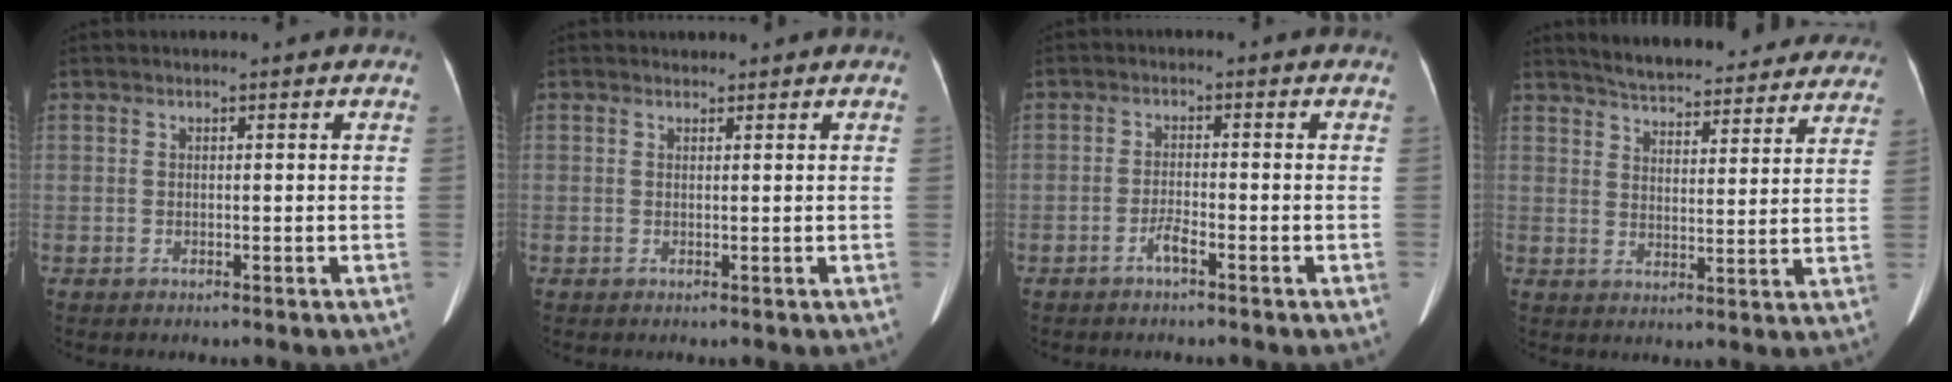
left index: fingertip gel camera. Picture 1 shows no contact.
{"total": 0.9, "force": [0.7, 0.5, -0.1], "torque": [0.001, 0.009, 0.010]}
{"total": 2.0, "force": [-1.4, 0.1, 1.4], "torque": [-0.030, 0.000, -0.027]}
{"total": 24.0, "force": [22.1, 5.3, 7.7], "torque": [-0.109, -0.020, 0.273]}